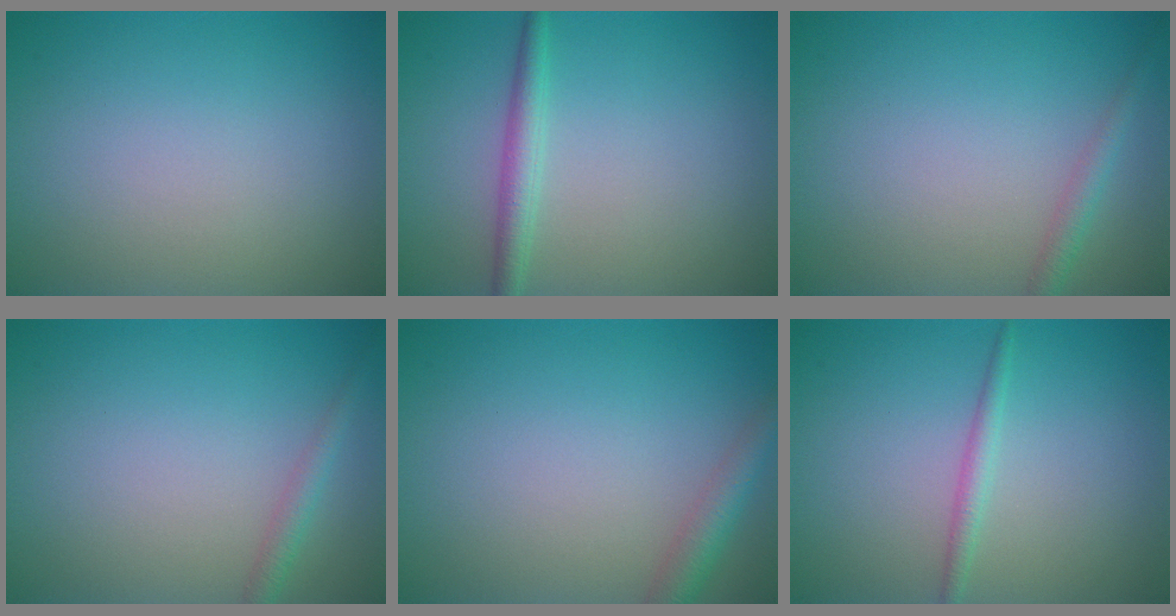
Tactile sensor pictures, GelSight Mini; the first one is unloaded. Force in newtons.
{"total": 2.2, "press": 2.2, "slide": 0.1}
{"total": 1.6, "press": 1.6, "slide": 0.1}
{"total": 1.6, "press": 1.6, "slide": 0.1}
{"total": 2.6, "press": 2.6, "slide": 0.1}
{"total": 1.4, "press": 1.4, "slide": 0.1}